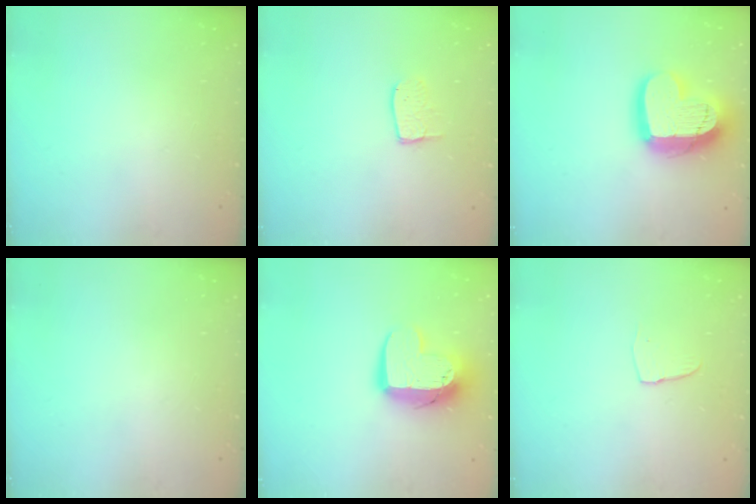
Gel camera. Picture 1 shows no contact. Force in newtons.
{"total": 4.2, "press": 4.2, "slide": 0.3}
{"total": 19.3, "press": 19.2, "slide": 1.7}
{"total": 0.0}
{"total": 11.0, "press": 10.9, "slide": 0.9}
{"total": 3.6, "press": 3.6, "slide": 0.3}